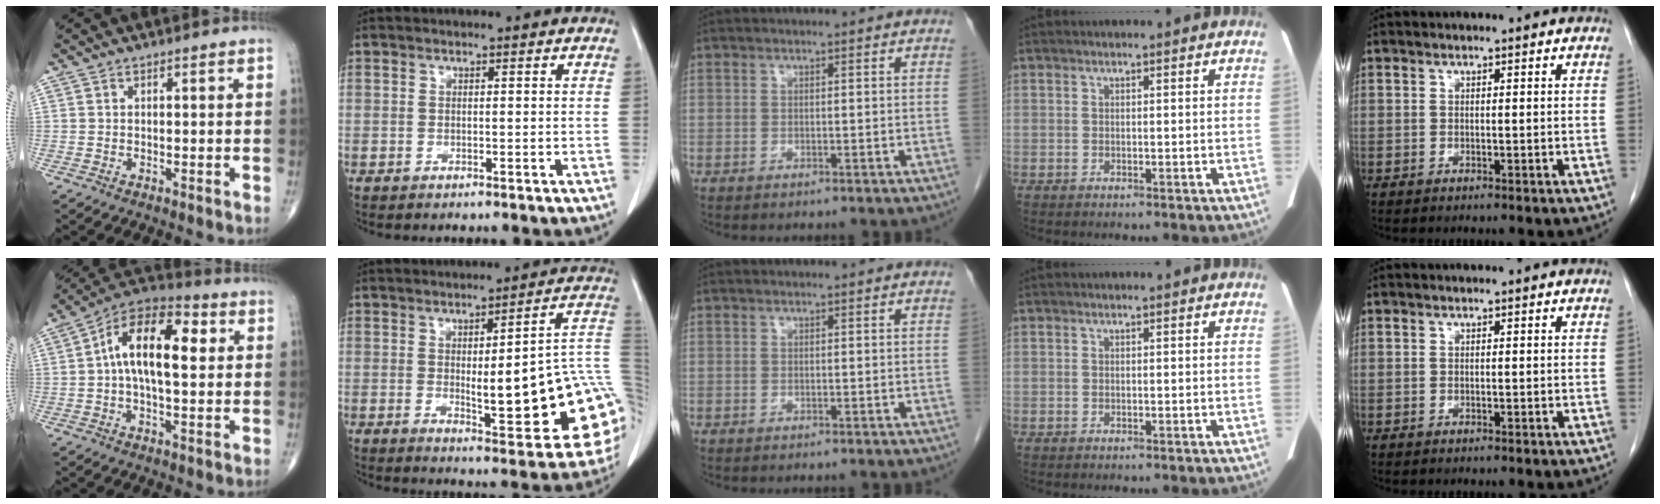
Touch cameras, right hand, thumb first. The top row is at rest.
{"thumb": {"total": 15.2, "force": [2.4, 7.3, 13.1], "torque": [-0.211, 0.031, 0.029]}, "index": {"total": 19.2, "force": [-1.9, 3.3, 18.9], "torque": [-0.169, 0.018, -0.009]}}